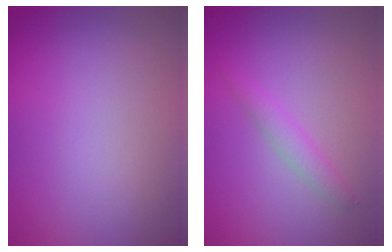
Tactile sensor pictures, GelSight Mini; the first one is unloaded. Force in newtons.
{"total": 1.5, "press": 1.5, "slide": 0.1}